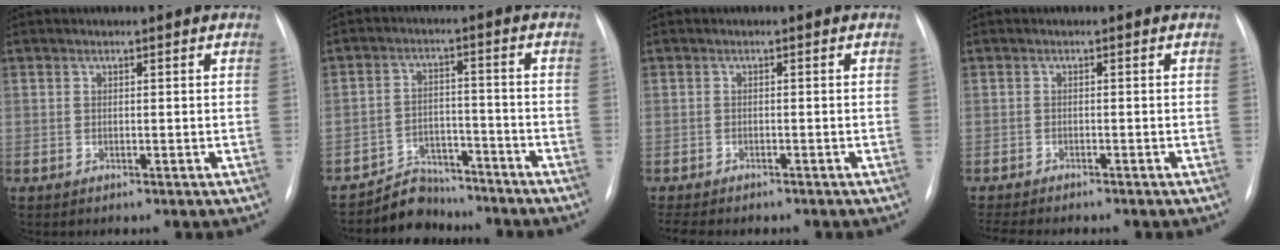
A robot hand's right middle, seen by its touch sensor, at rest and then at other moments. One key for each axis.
{"total": 6.5, "fx": -5.9, "fy": 2.7, "fz": -0.4, "tx": 0.012, "ty": 0.024, "tz": -0.096}
{"total": 6.0, "fx": -5.0, "fy": 1.7, "fz": 2.8, "tx": -0.042, "ty": -0.004, "tz": -0.066}
{"total": 6.7, "fx": -5.8, "fy": 1.1, "fz": 3.2, "tx": -0.046, "ty": -0.005, "tz": -0.084}